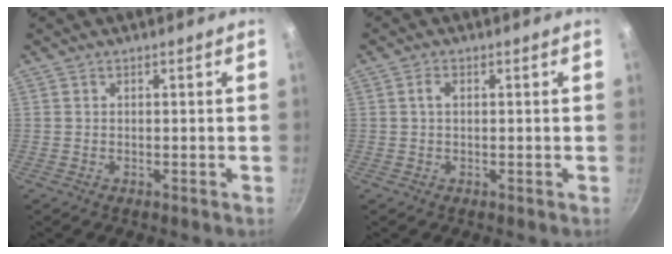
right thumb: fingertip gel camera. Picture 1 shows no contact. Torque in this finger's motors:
{"motor_torque": [-0.31, 0.63, 0.43, -0.31, 0.00]}